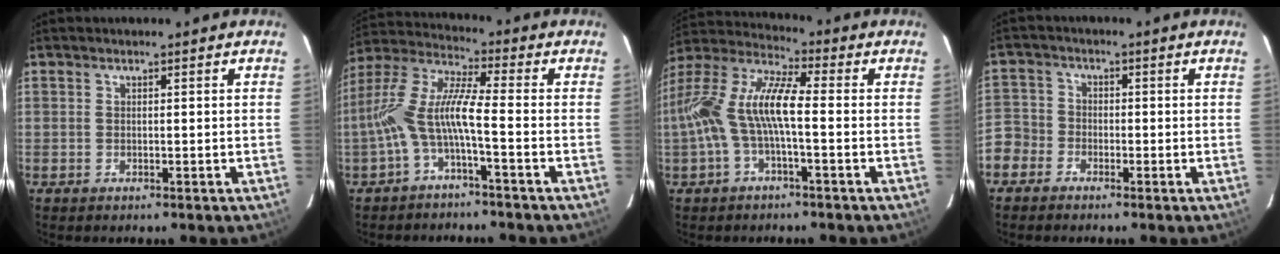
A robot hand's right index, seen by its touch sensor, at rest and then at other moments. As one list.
[{"total": 9.9, "force": [-3.3, 1.0, 9.3], "torque": [-0.209, 0.013, -0.067]}, {"total": 13.7, "force": [-1.6, 3.8, 13.1], "torque": [-0.261, 0.011, -0.036]}, {"total": 6.0, "force": [-3.5, 4.7, 1.0], "torque": [-0.027, 0.021, -0.081]}]